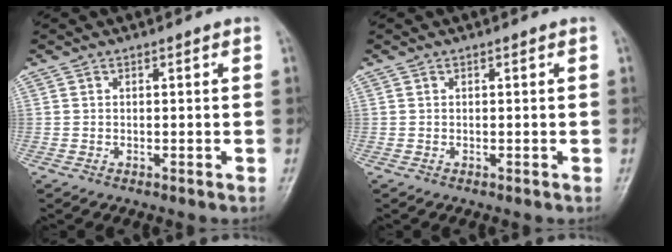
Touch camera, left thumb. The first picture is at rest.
{"total": 0.0}